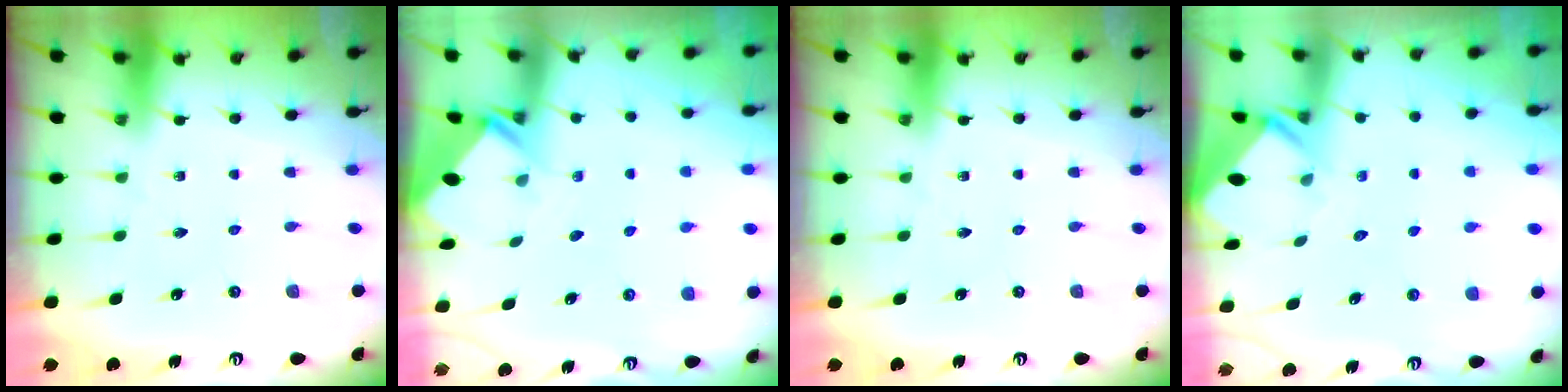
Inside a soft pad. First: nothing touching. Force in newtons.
{"total": 2.6, "press": 2.6, "slide": 0.2}
{"total": 0.0}
{"total": 2.6, "press": 2.6, "slide": 0.1}